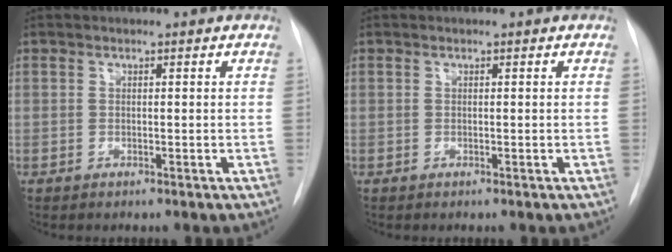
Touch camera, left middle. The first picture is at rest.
{"total": 0.0}